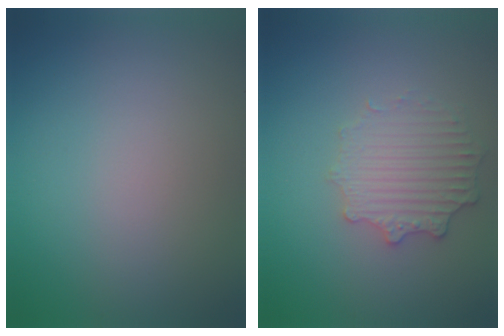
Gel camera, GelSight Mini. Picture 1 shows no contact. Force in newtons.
{"total": 2.6, "press": 2.5, "slide": 0.9}